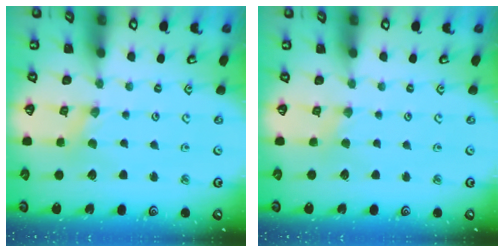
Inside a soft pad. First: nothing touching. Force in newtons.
{"total": 1.4, "press": 1.4, "slide": 0.3}